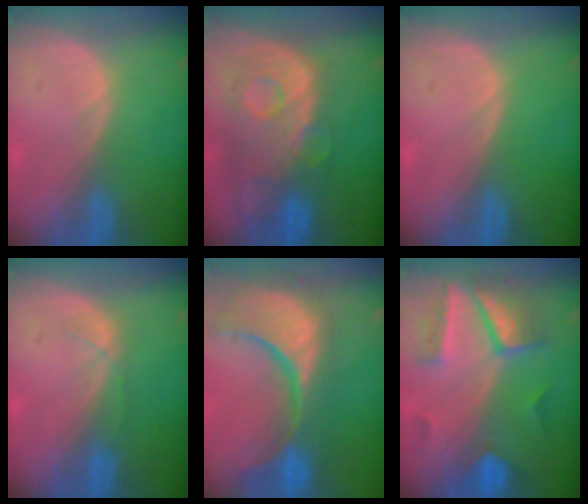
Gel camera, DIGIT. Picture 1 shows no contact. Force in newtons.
{"total": 11.5, "press": 9.8, "slide": 6.0}
{"total": 0.0}
{"total": 1.4, "press": 1.3, "slide": 0.3}
{"total": 15.4, "press": 12.1, "slide": 9.5}
{"total": 7.9, "press": 7.6, "slide": 2.0}